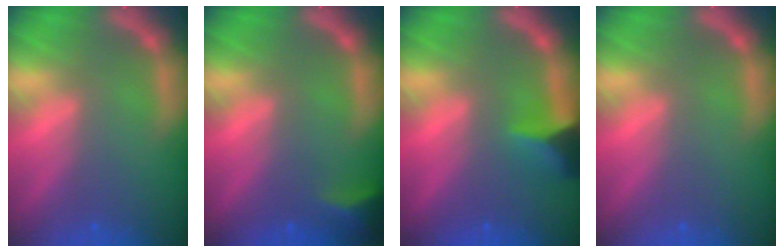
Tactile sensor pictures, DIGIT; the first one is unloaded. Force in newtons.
{"total": 2.9}
{"total": 4.0}
{"total": 0.0}